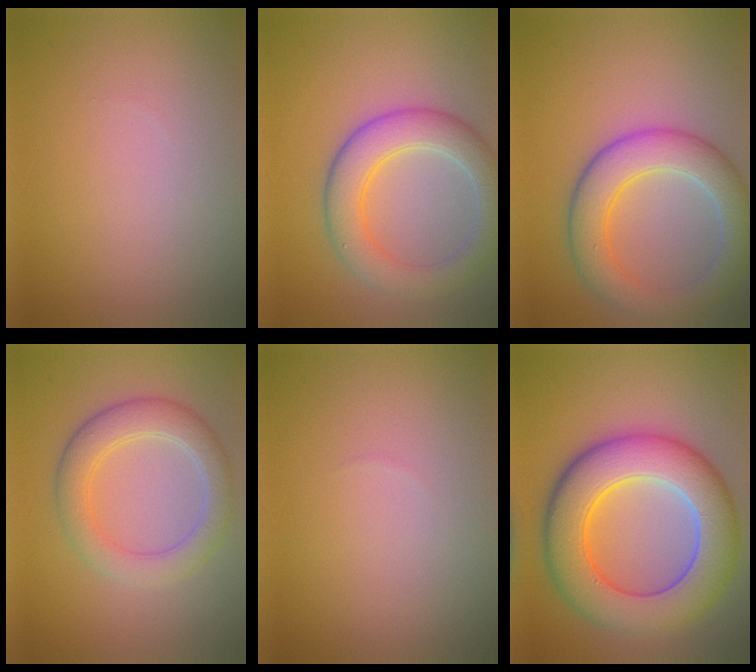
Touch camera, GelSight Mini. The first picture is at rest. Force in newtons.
{"total": 5.7, "press": 5.7, "slide": 0.6}
{"total": 6.3, "press": 6.2, "slide": 0.6}
{"total": 4.3, "press": 4.3, "slide": 0.3}
{"total": 0.0}
{"total": 10.4, "press": 10.3, "slide": 0.6}